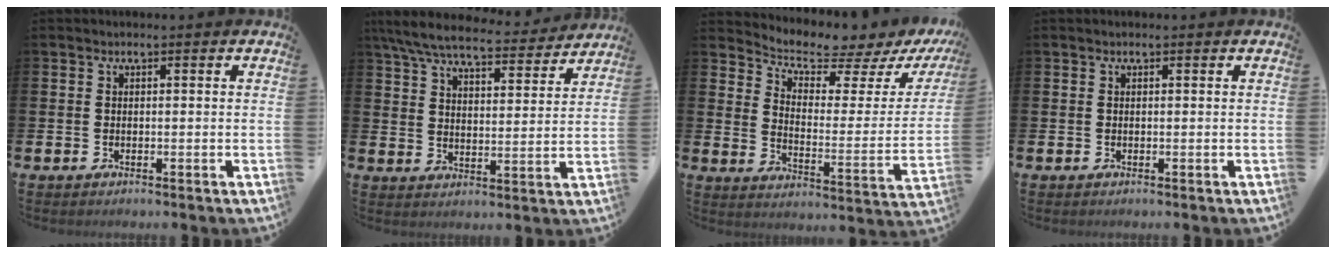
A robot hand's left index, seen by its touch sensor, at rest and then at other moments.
{"total": 7.9, "force": [7.1, 1.5, 3.0], "torque": [-0.088, -0.038, 0.125]}
{"total": 5.3, "force": [5.1, 1.0, 1.1], "torque": [-0.036, -0.055, 0.076]}
{"total": 0.0}